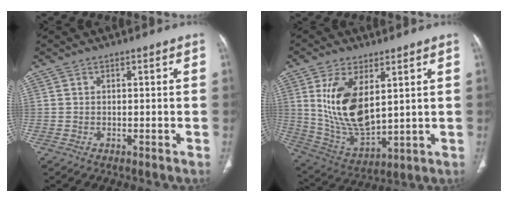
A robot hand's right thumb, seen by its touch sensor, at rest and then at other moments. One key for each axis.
{"total": 15.0, "fx": 4.2, "fy": 7.6, "fz": 12.3, "tx": -0.226, "ty": -0.025, "tz": 0.101}